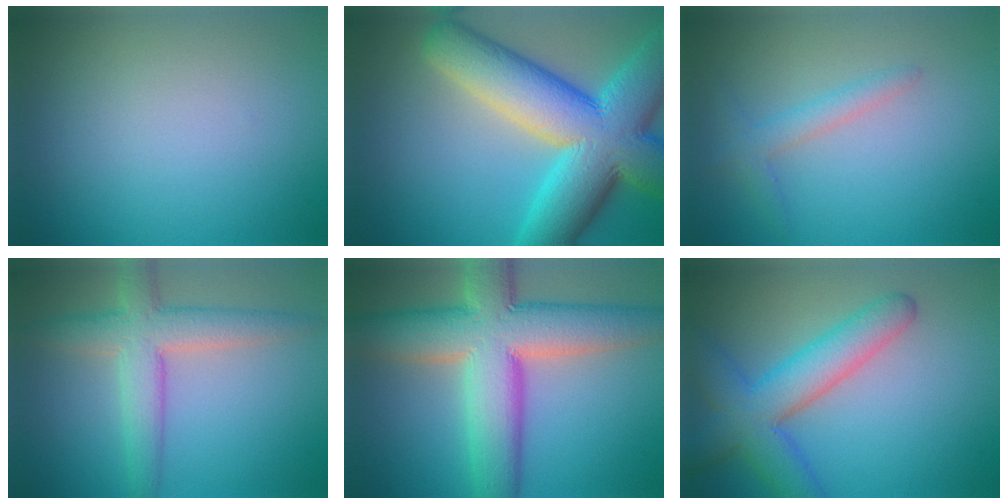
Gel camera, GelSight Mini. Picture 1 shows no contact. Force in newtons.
{"total": 14.0, "press": 14.0, "slide": 0.7}
{"total": 2.0, "press": 2.0, "slide": 0.1}
{"total": 5.3, "press": 5.3, "slide": 0.2}
{"total": 11.9, "press": 11.8, "slide": 1.0}
{"total": 6.7, "press": 6.7, "slide": 0.2}